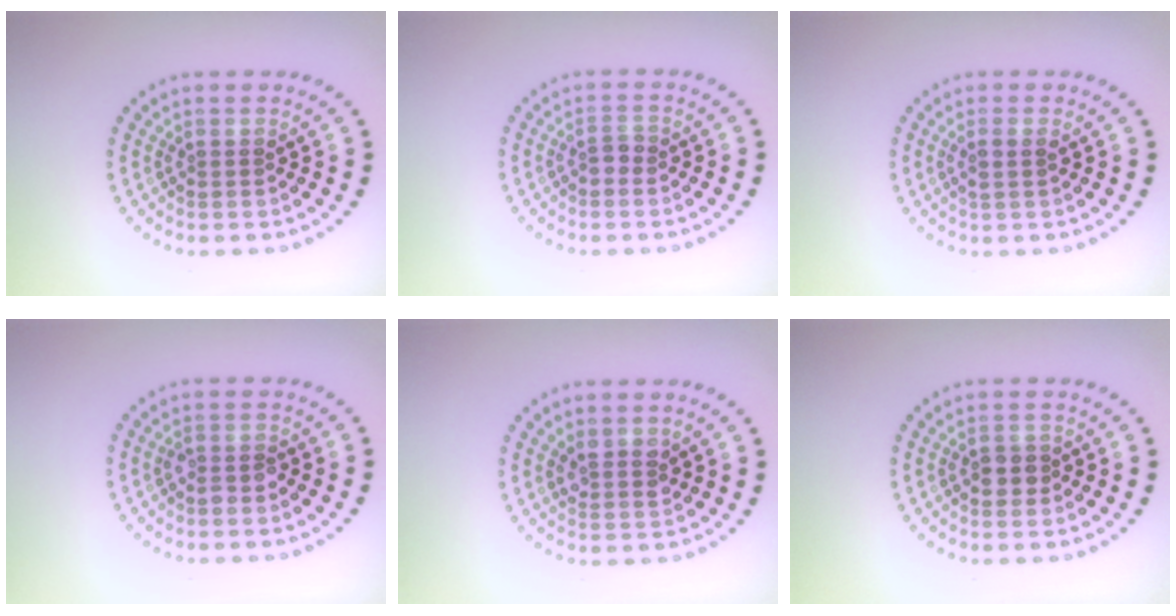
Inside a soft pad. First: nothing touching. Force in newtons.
{"total": 1.1, "press": 0.9, "slide": 0.5}
{"total": 1.1, "press": 1.1, "slide": 0.4}
{"total": 1.1, "press": 1.1, "slide": 0.4}
{"total": 1.7, "press": 1.5, "slide": 0.8}
{"total": 1.7, "press": 1.6, "slide": 0.6}